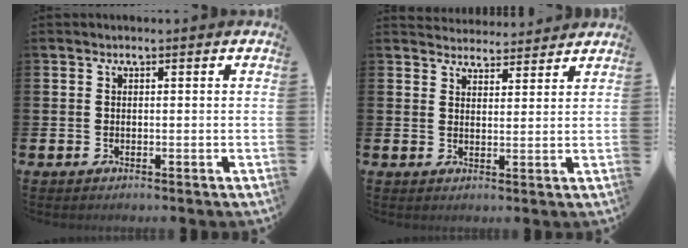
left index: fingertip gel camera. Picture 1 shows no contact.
{"total": 3.7, "force": [3.6, 0.8, -0.4], "torque": [0.003, -0.022, 0.066]}